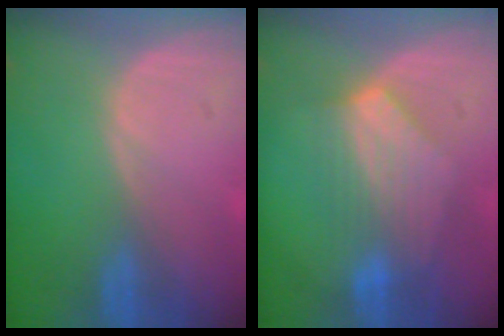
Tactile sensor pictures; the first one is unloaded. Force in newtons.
{"total": 6.9, "press": 6.9, "slide": 0.2}